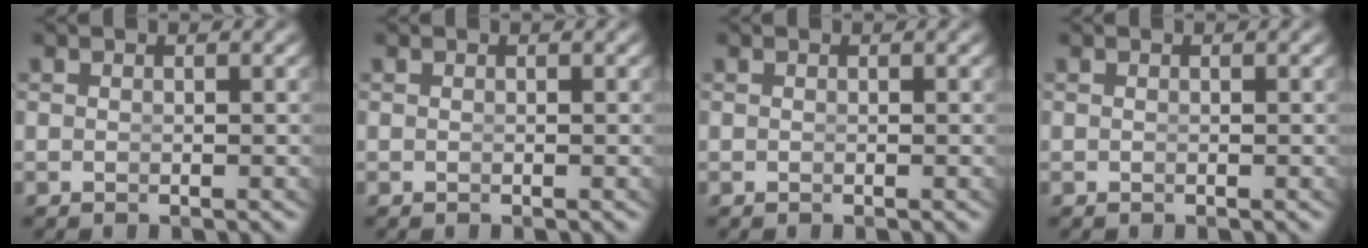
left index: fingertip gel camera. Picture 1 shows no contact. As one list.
[{"total": 0.0}, {"total": 0.0}, {"total": 0.0}]